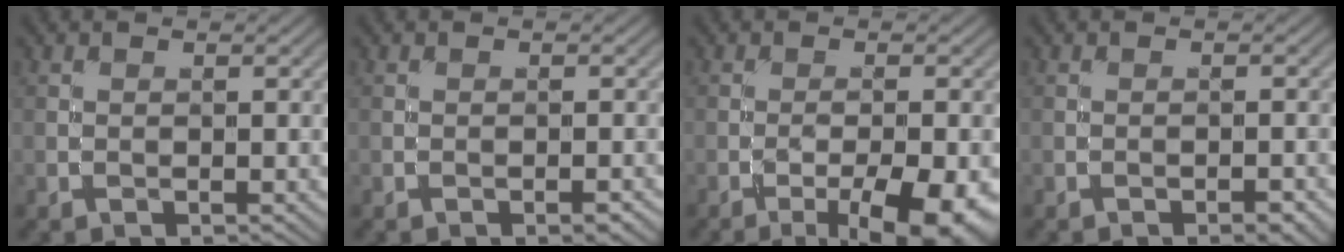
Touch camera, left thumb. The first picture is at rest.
{"total": 1.5, "force": [-0.9, 0.4, 1.2], "torque": [-0.017, 0.003, -0.014]}
{"total": 8.7, "force": [-4.2, 2.2, 7.2], "torque": [-0.114, -0.007, -0.053]}
{"total": 2.1, "force": [-1.3, 0.6, 1.6], "torque": [-0.022, 0.005, -0.020]}